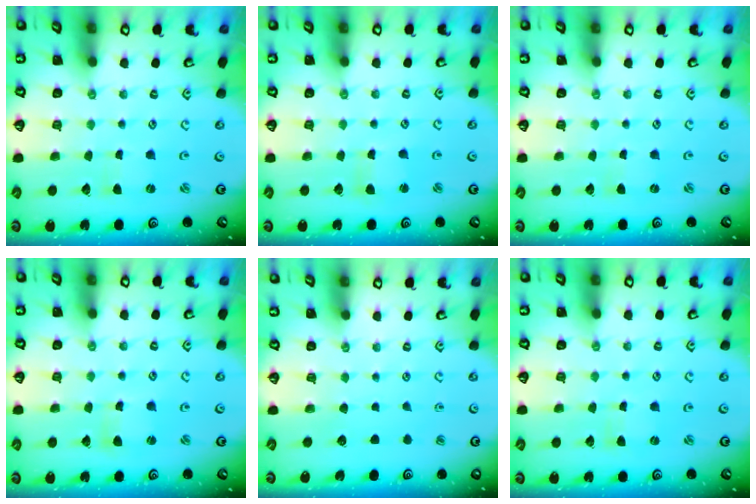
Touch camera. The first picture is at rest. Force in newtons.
{"total": 2.2, "press": 2.2, "slide": 0.3}
{"total": 0.0}
{"total": 2.2, "press": 2.2, "slide": 0.3}
{"total": 0.0}
{"total": 0.0}